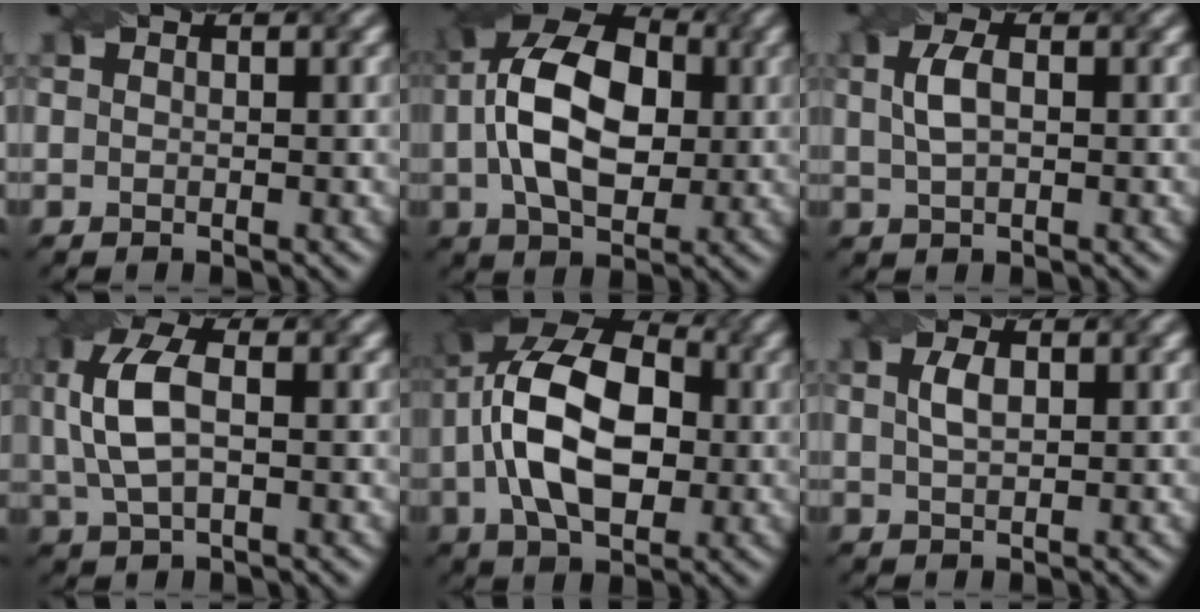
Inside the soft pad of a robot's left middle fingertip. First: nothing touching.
{"total": 11.0, "force": [0.8, 6.7, 8.7], "torque": [-0.169, 0.021, 0.006]}
{"total": 2.5, "force": [0.5, 1.2, 2.2], "torque": [-0.052, 0.005, 0.009]}
{"total": 5.9, "force": [0.9, 3.0, 5.1], "torque": [-0.123, 0.009, 0.017]}
{"total": 12.5, "force": [0.3, 7.4, 10.1], "torque": [-0.193, 0.023, -0.007]}
{"total": 1.9, "force": [0.6, 0.9, 1.6], "torque": [-0.036, 0.003, 0.013]}